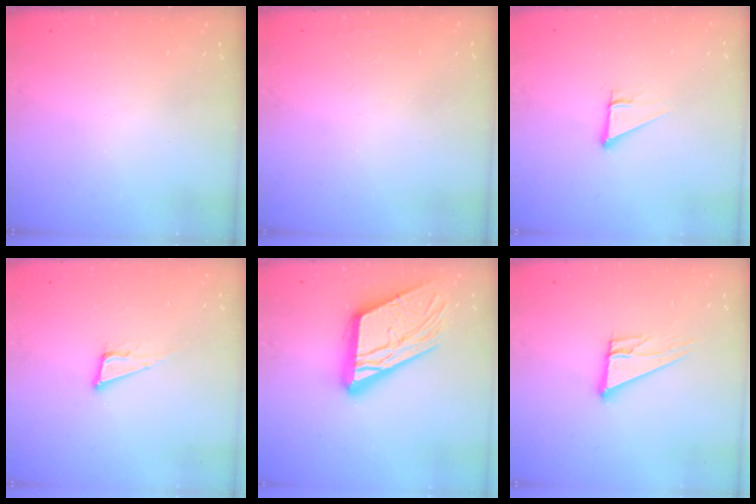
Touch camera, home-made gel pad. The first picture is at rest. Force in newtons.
{"total": 1.8, "press": 1.7, "slide": 0.4}
{"total": 3.7, "press": 3.7, "slide": 0.2}
{"total": 7.2, "press": 6.8, "slide": 2.6}
{"total": 20.3, "press": 20.2, "slide": 2.2}
{"total": 10.0, "press": 10.0, "slide": 0.5}